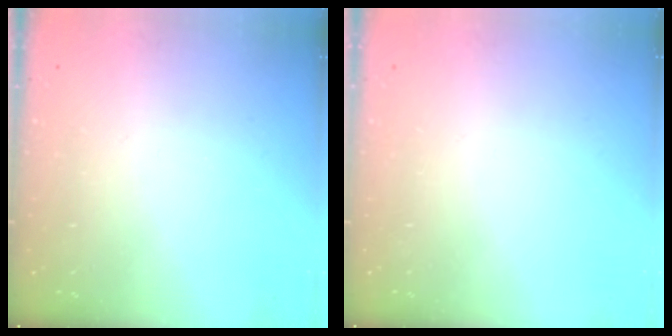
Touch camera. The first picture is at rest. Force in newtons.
{"total": 1.6, "press": 1.6, "slide": 0.1}